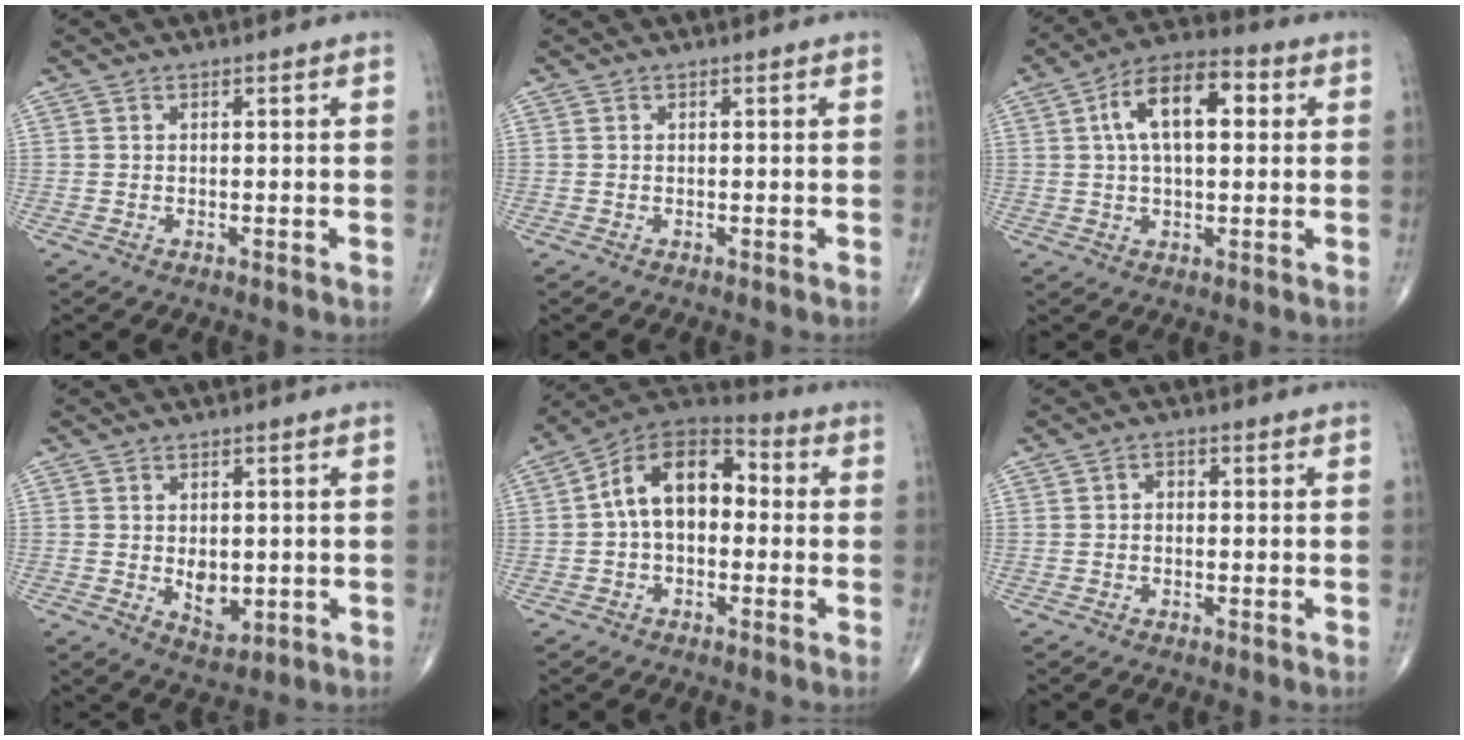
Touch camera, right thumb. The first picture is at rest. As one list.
[{"total": 0.0}, {"total": 12.8, "force": [2.9, 6.4, 10.7], "torque": [-0.174, 0.022, 0.041]}, {"total": 5.4, "force": [-0.3, 3.5, 4.1], "torque": [-0.043, -0.011, 0.007]}, {"total": 13.3, "force": [0.4, 8.4, 10.3], "torque": [-0.146, 0.041, -0.010]}, {"total": 1.4, "force": [-0.1, 1.1, 0.9], "torque": [-0.007, 0.006, -0.006]}]